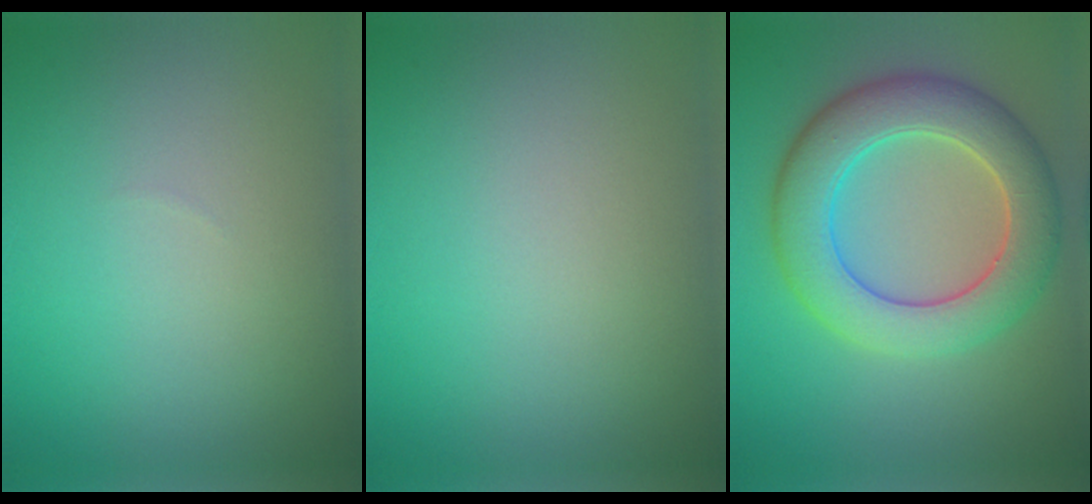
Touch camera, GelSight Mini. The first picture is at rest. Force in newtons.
{"total": 0.0}
{"total": 8.0, "press": 8.0, "slide": 0.5}